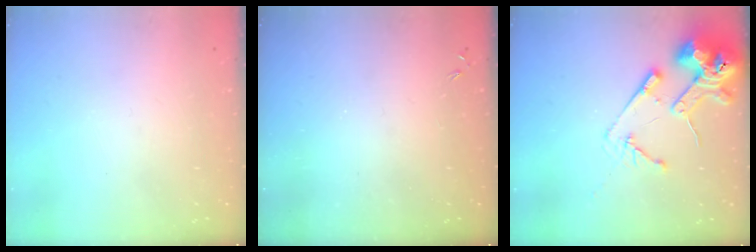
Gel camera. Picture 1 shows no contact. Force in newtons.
{"total": 0.0}
{"total": 15.3, "press": 15.2, "slide": 1.9}